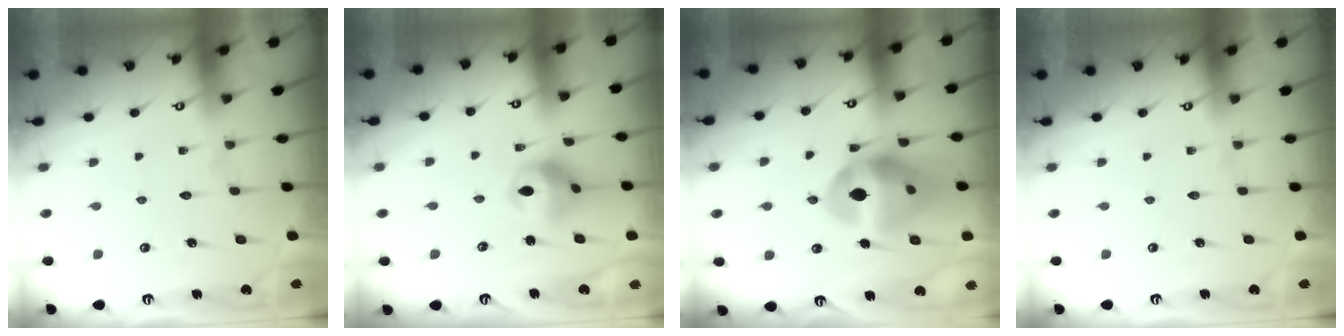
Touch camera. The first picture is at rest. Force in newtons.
{"total": 10.1, "press": 10.0, "slide": 1.3}
{"total": 14.8, "press": 14.7, "slide": 1.4}
{"total": 0.0}